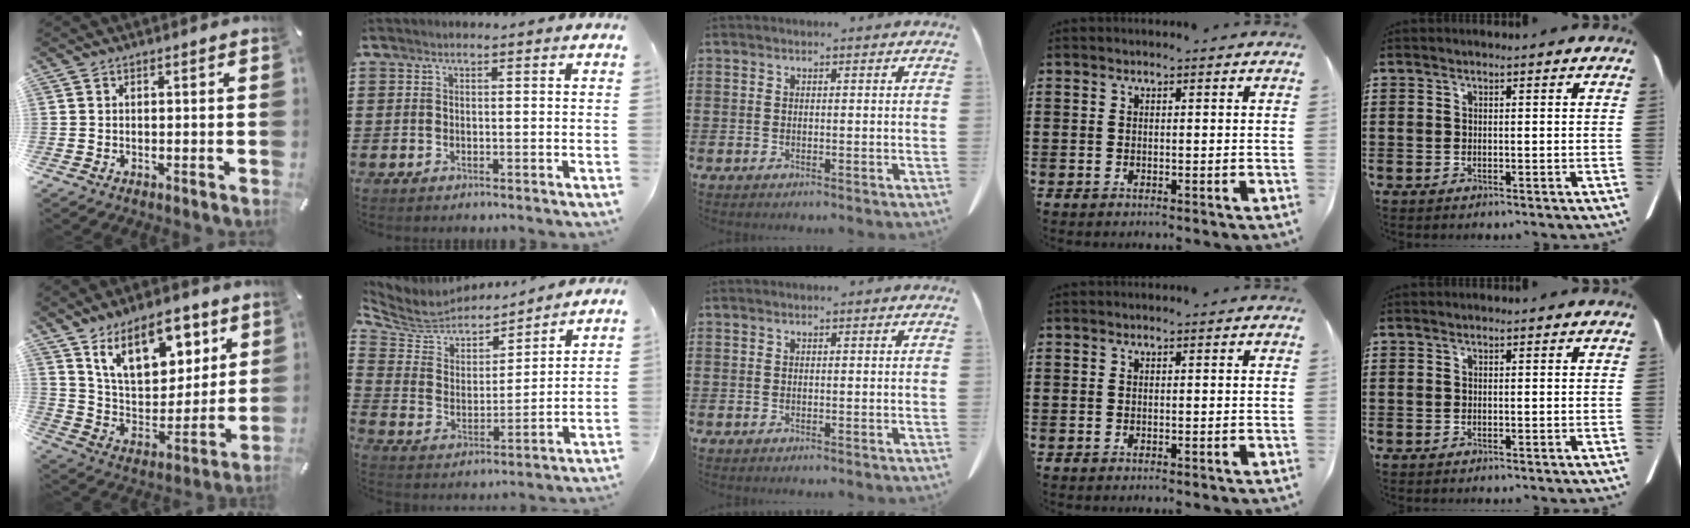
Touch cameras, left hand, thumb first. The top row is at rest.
{"thumb": {"total": 16.7, "force": [10.3, 9.5, 9.1], "torque": [-0.147, -0.050, 0.187]}, "index": {"total": 6.4, "force": [6.0, 2.4, 0.6], "torque": [-0.054, -0.040, 0.102]}}